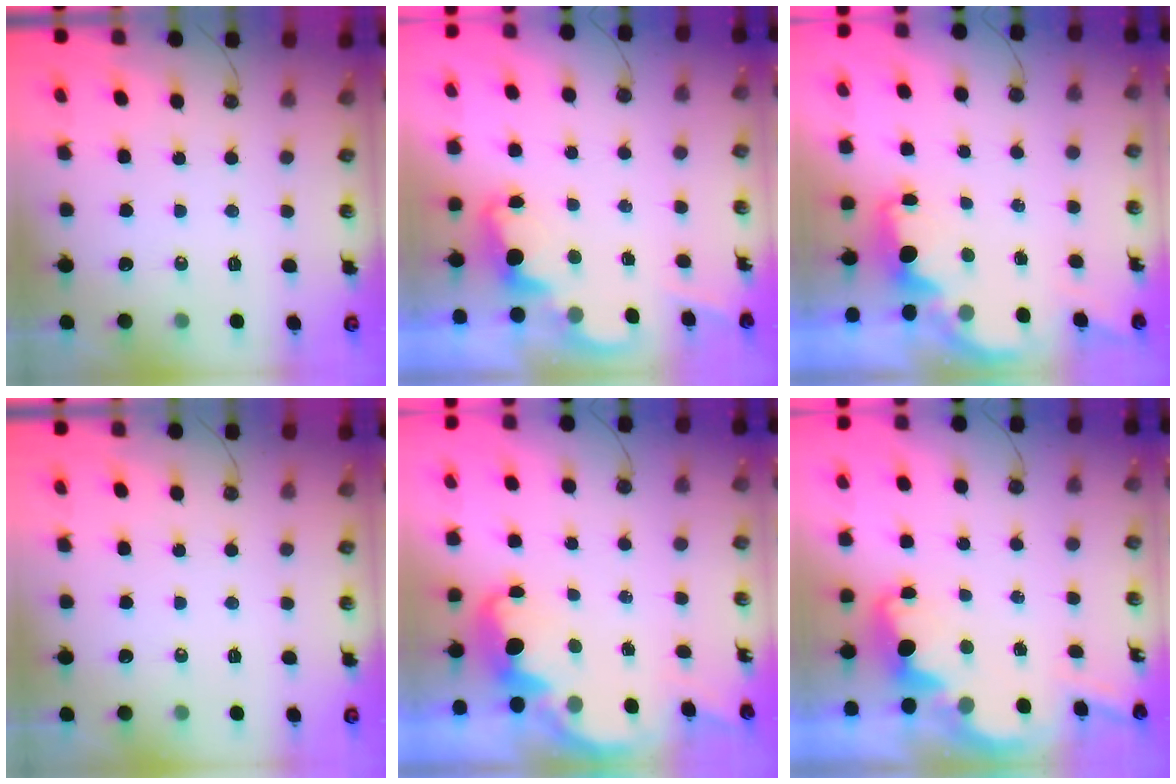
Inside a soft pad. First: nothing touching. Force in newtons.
{"total": 2.4, "press": 2.4, "slide": 0.5}
{"total": 2.0, "press": 1.9, "slide": 0.7}
{"total": 0.0}
{"total": 3.5, "press": 3.4, "slide": 0.6}
{"total": 3.9, "press": 3.8, "slide": 0.7}